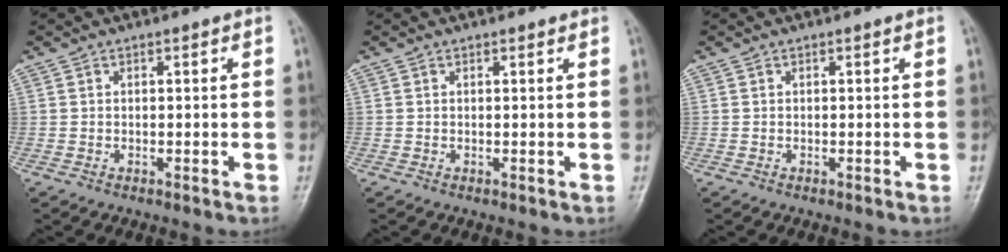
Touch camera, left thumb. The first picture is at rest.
{"total": 0.5, "force": [0.5, 0.1, 0.1], "torque": [-0.004, -0.001, 0.007]}
{"total": 0.0}